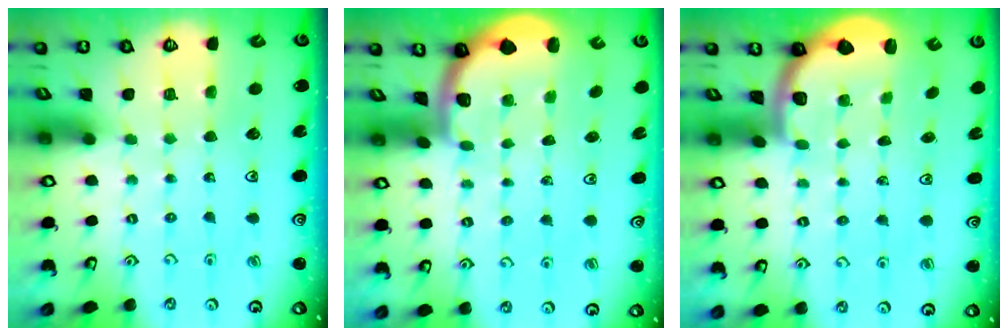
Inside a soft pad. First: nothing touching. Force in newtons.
{"total": 1.4, "press": 1.4, "slide": 0.1}
{"total": 2.2, "press": 2.1, "slide": 0.7}